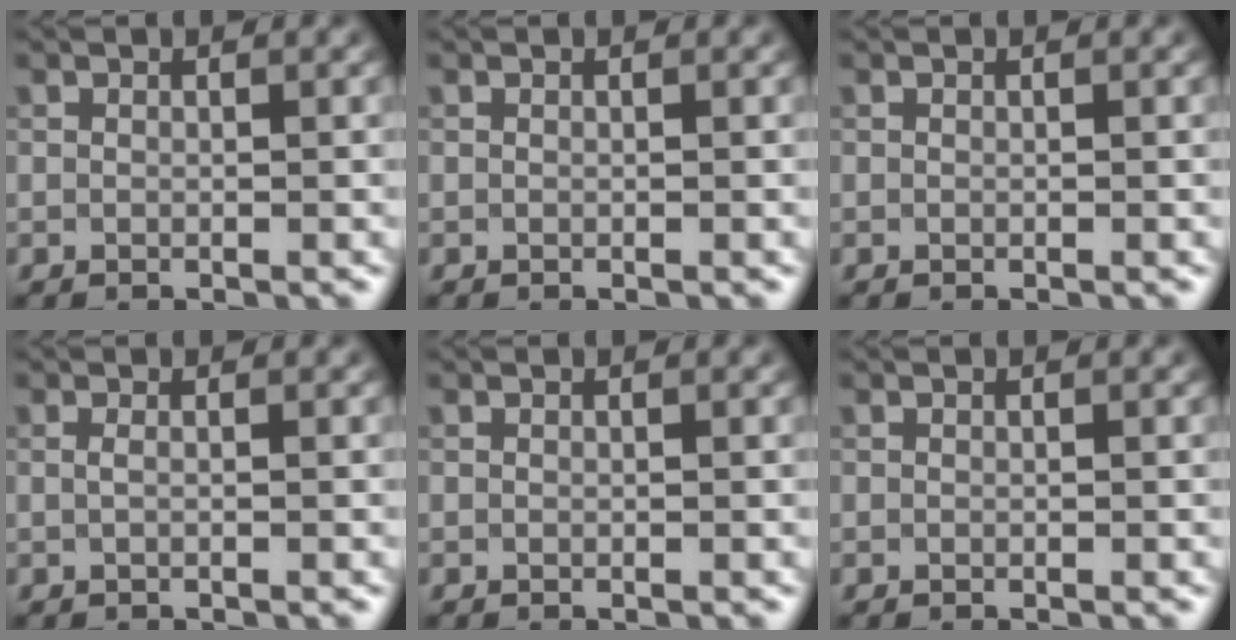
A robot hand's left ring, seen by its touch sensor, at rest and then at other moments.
{"total": 0.0}
{"total": 0.0}
{"total": 0.7, "force": [0.1, 0.2, 0.7], "torque": [-0.013, 0.000, -0.004]}
{"total": 0.0}
{"total": 0.0}